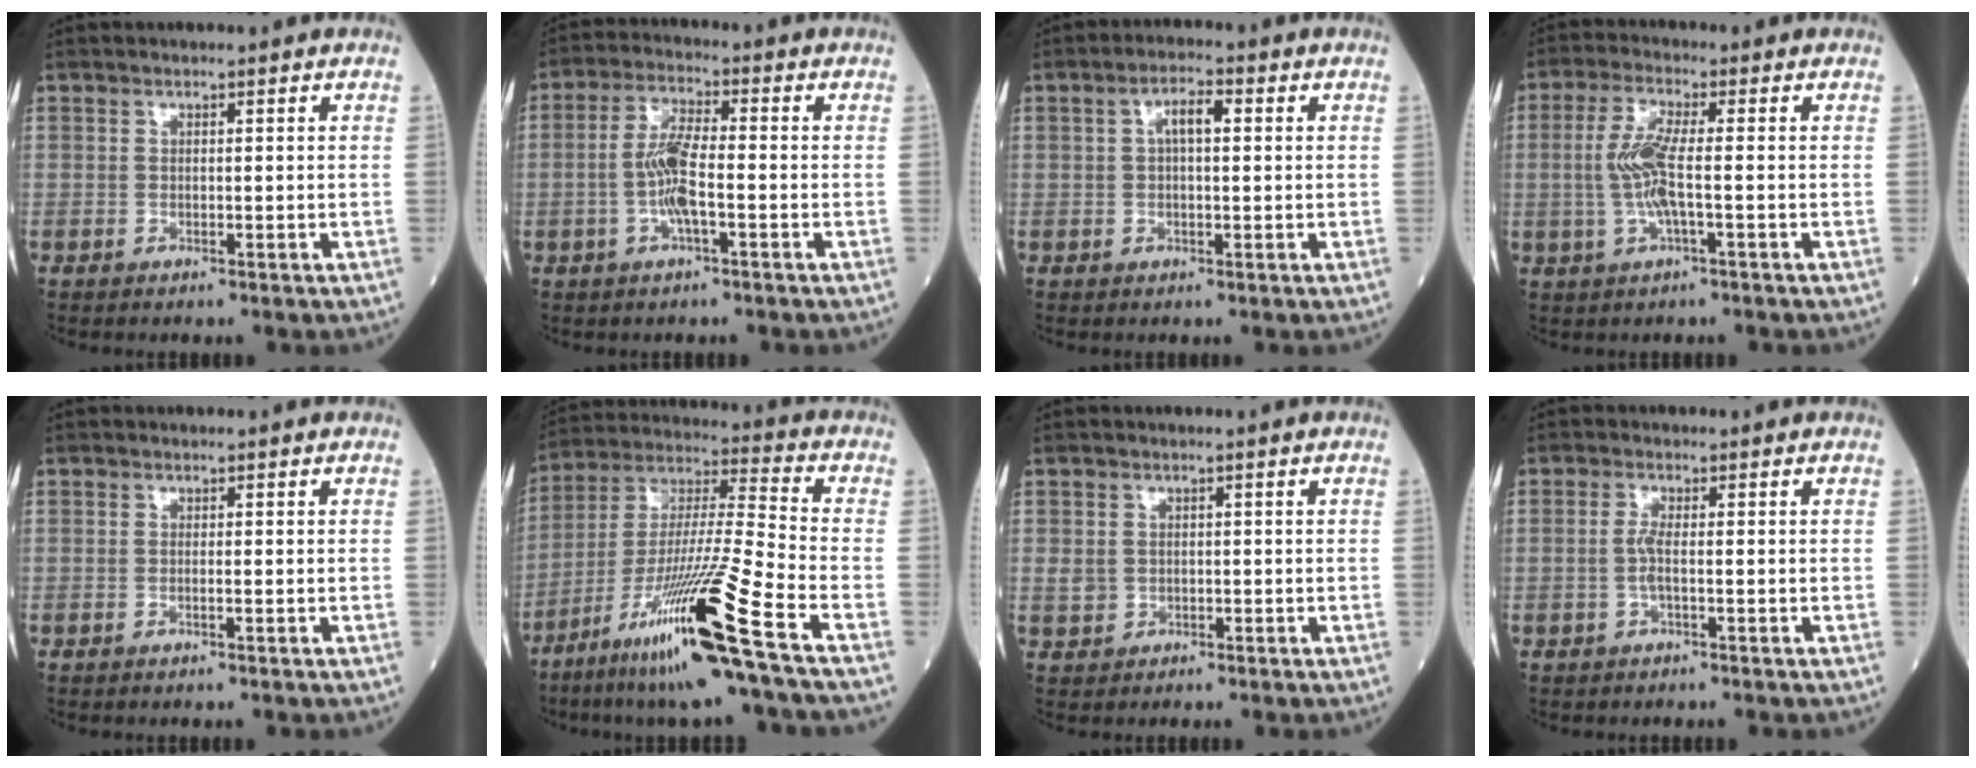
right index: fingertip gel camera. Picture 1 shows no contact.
{"total": 6.8, "force": [-1.4, 1.2, 6.6], "torque": [-0.138, 0.004, -0.032]}
{"total": 4.2, "force": [0.9, 1.3, 3.9], "torque": [-0.069, 0.014, 0.014]}
{"total": 6.4, "force": [-0.5, 0.7, 6.3], "torque": [-0.141, 0.001, -0.014]}
{"total": 0.6, "force": [-0.2, -0.1, 0.5], "torque": [-0.011, 0.000, -0.004]}
{"total": 17.2, "force": [-9.4, -1.6, 14.3], "torque": [-0.293, -0.042, -0.174]}
{"total": 2.4, "force": [-0.3, 2.2, 1.0], "torque": [-0.020, 0.006, 0.004]}
{"total": 2.1, "force": [-0.4, 0.1, 2.1], "torque": [-0.047, 0.000, -0.010]}